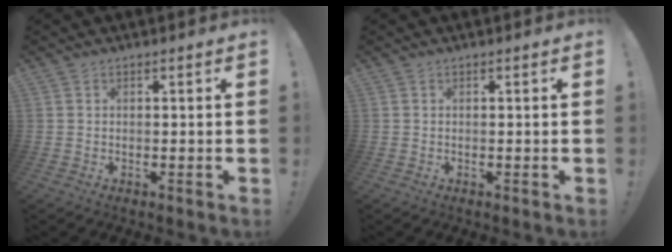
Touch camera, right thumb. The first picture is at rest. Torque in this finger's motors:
{"motor_torque": [0.15, -0.05, 0.04, -0.13, 0.01]}